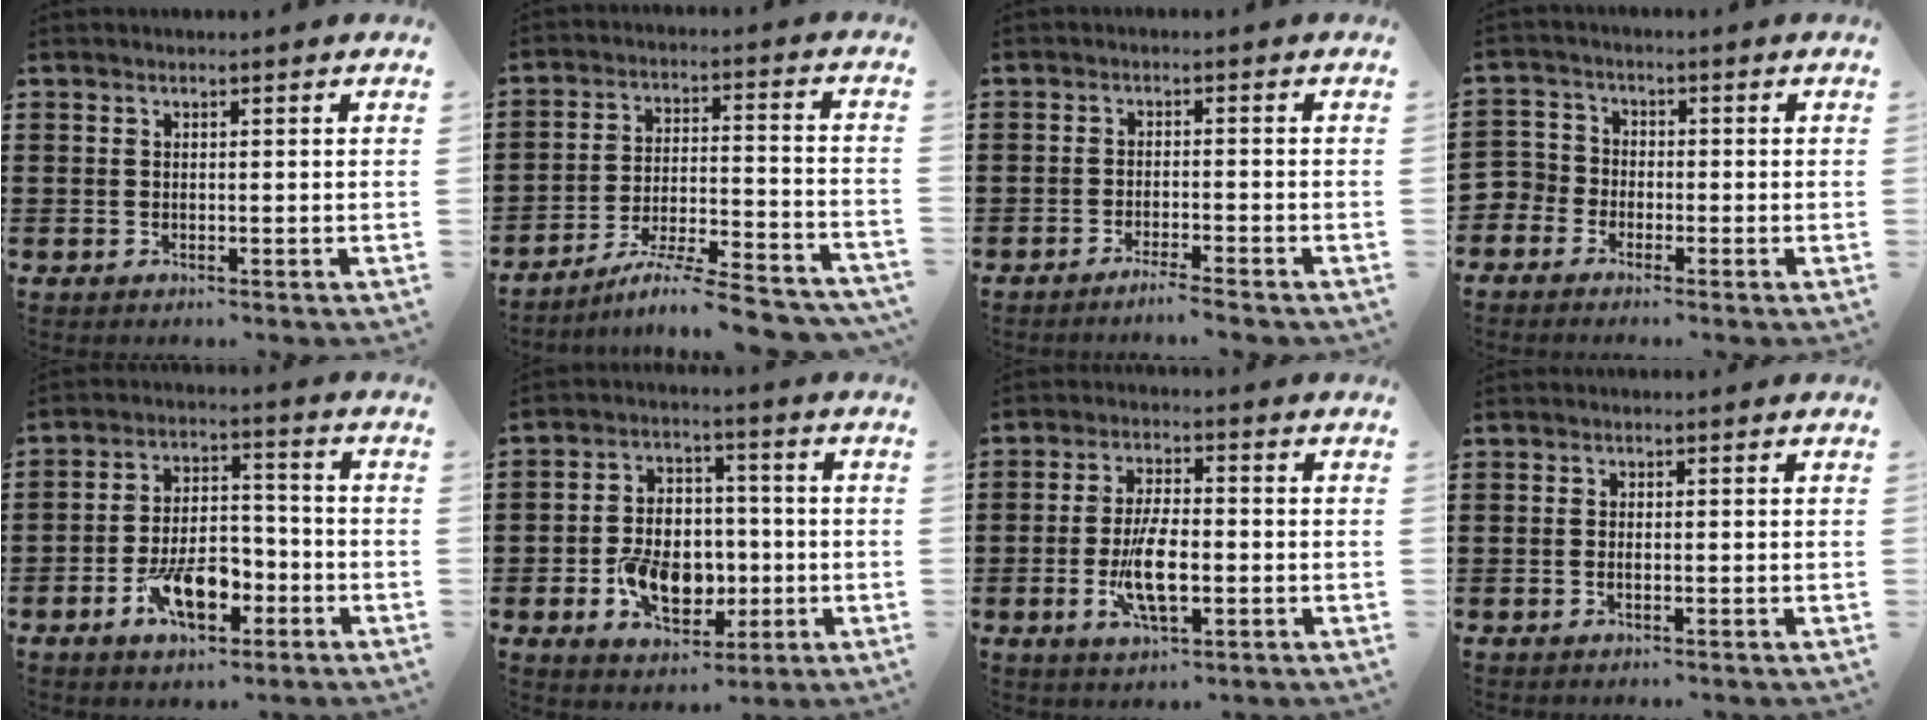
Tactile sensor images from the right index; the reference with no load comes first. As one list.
[{"total": 7.9, "force": [-7.0, -0.1, 3.8], "torque": [-0.058, -0.003, -0.136]}, {"total": 2.0, "force": [-1.8, -0.4, 0.8], "torque": [-0.013, -0.001, -0.034]}, {"total": 3.1, "force": [-2.3, 2.2, 0.2], "torque": [-0.031, 0.000, -0.056]}, {"total": 9.2, "force": [-4.1, 4.8, 6.7], "torque": [-0.116, 0.002, -0.075]}, {"total": 9.3, "force": [-2.4, 6.4, 6.2], "torque": [-0.113, 0.010, -0.041]}, {"total": 8.3, "force": [-1.9, 3.1, 7.5], "torque": [-0.159, -0.012, -0.035]}, {"total": 0.7, "force": [-0.2, 0.0, 0.6], "torque": [-0.015, -0.008, -0.001]}]